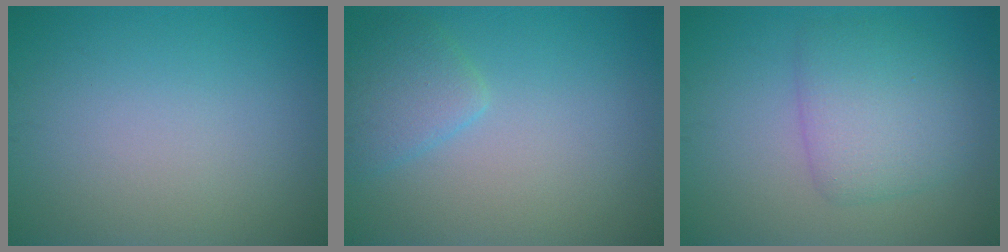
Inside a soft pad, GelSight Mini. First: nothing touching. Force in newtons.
{"total": 2.5, "press": 2.5, "slide": 0.2}
{"total": 4.3, "press": 4.3, "slide": 0.1}